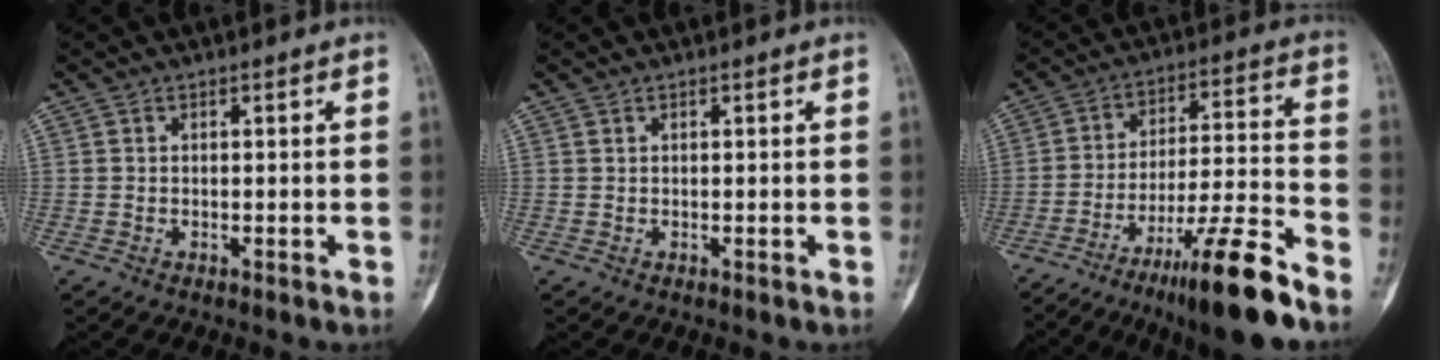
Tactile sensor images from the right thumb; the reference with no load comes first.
{"total": 0.0}
{"total": 16.1, "force": [-11.1, 1.2, 11.5], "torque": [-0.204, 0.062, -0.180]}